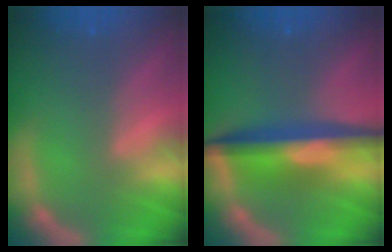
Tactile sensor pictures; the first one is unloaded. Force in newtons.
{"total": 7.6}